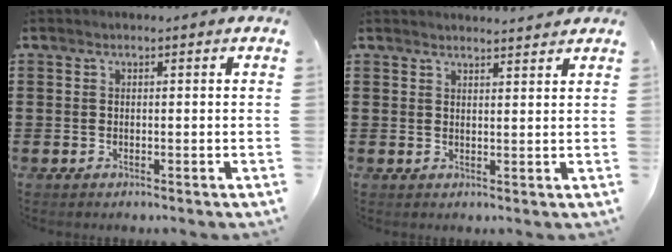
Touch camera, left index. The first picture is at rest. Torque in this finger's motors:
{"motor_torque": [-0.29, -0.90, -0.02, -0.01]}